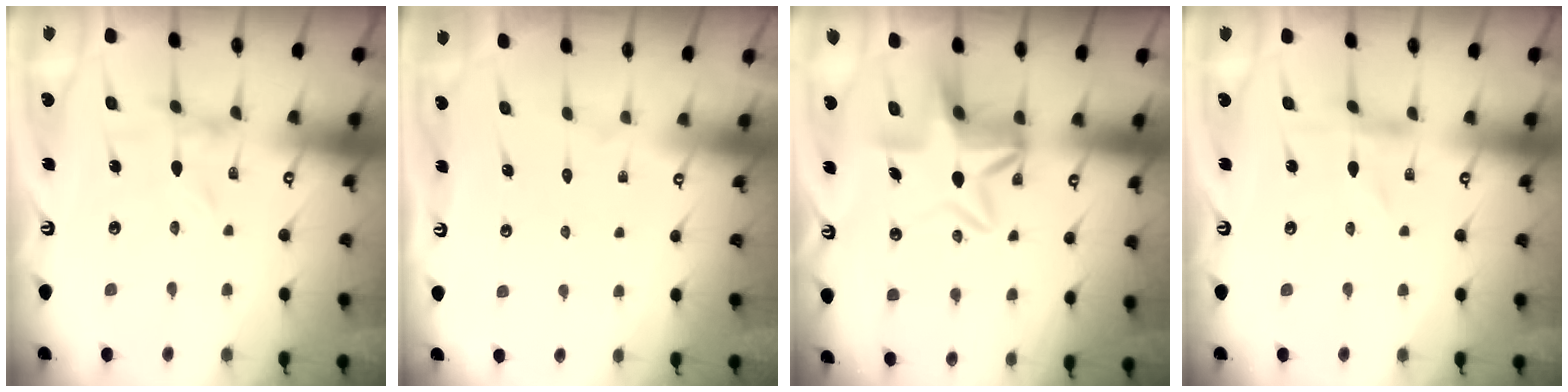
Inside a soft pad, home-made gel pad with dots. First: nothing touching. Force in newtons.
{"total": 1.8, "press": 1.7, "slide": 0.1}
{"total": 8.8, "press": 8.2, "slide": 3.1}
{"total": 0.0}